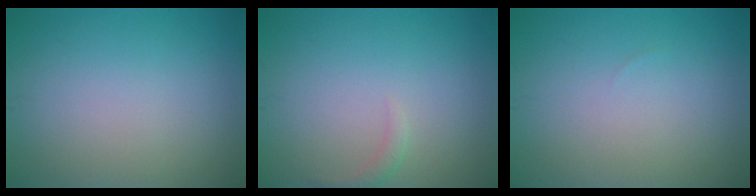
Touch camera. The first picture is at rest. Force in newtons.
{"total": 1.0, "press": 1.0, "slide": 0.1}
{"total": 0.0}